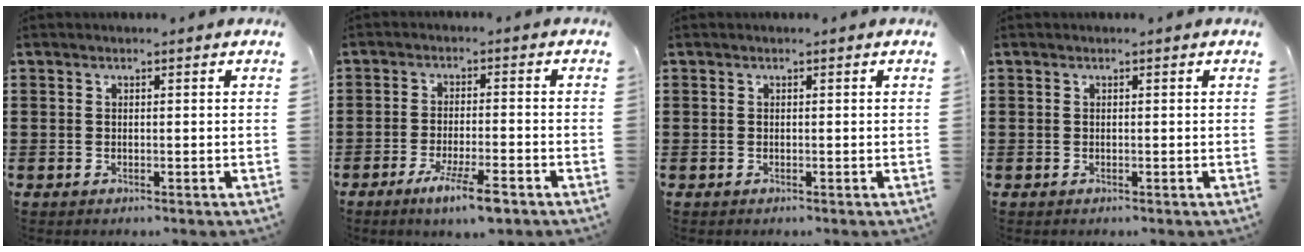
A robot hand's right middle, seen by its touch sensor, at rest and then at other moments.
{"total": 6.1, "force": [-3.9, 0.7, 4.6], "torque": [-0.084, -0.009, -0.066]}
{"total": 0.0}
{"total": 0.0}